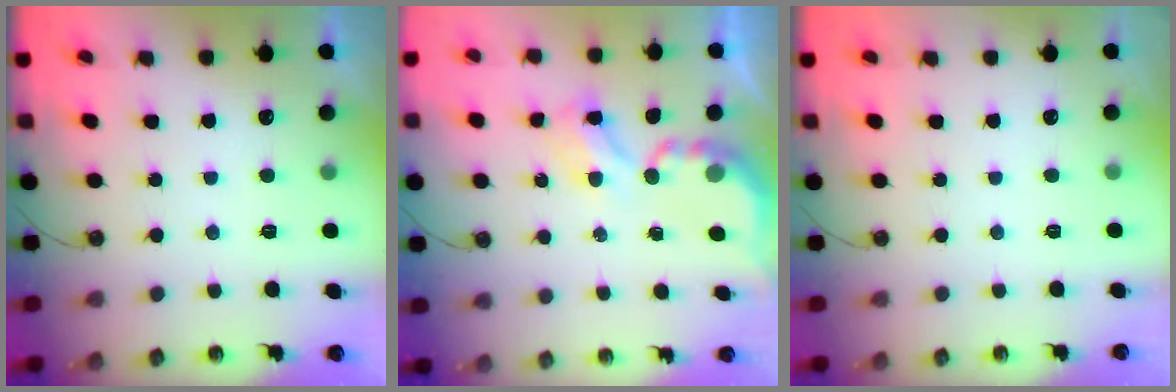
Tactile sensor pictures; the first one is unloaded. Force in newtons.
{"total": 4.3, "press": 4.3, "slide": 0.0}
{"total": 0.0}